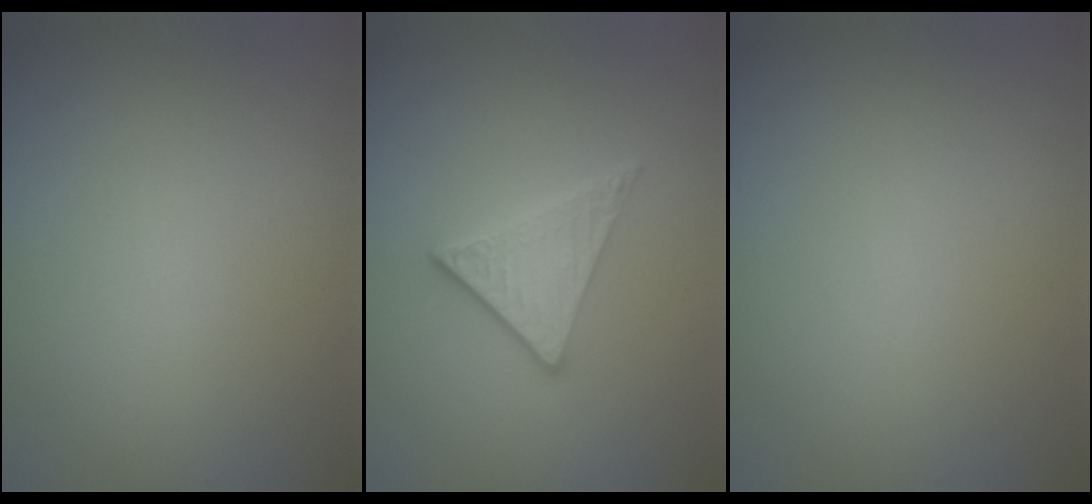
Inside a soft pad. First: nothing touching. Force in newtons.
{"total": 2.9, "press": 2.6, "slide": 1.2}
{"total": 0.0}